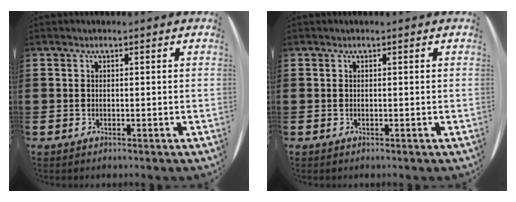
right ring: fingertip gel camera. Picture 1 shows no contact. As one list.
[{"total": 0.0}]